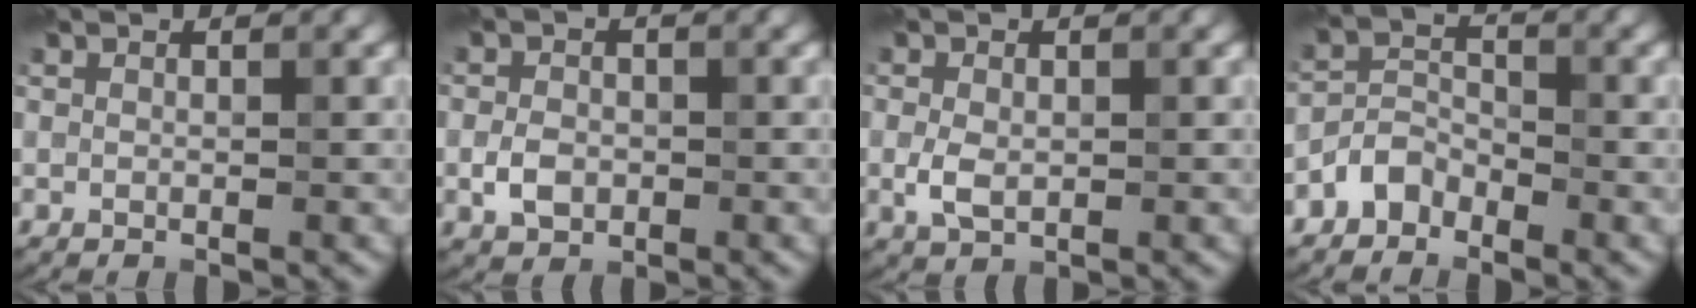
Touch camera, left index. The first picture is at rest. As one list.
[{"total": 2.6, "force": [-0.6, 1.9, 1.5], "torque": [-0.028, -0.002, -0.017]}, {"total": 2.4, "force": [-0.2, 1.6, 1.7], "torque": [-0.037, -0.003, -0.003]}, {"total": 2.6, "force": [-2.0, 1.5, 0.8], "torque": [-0.011, 0.014, -0.045]}]